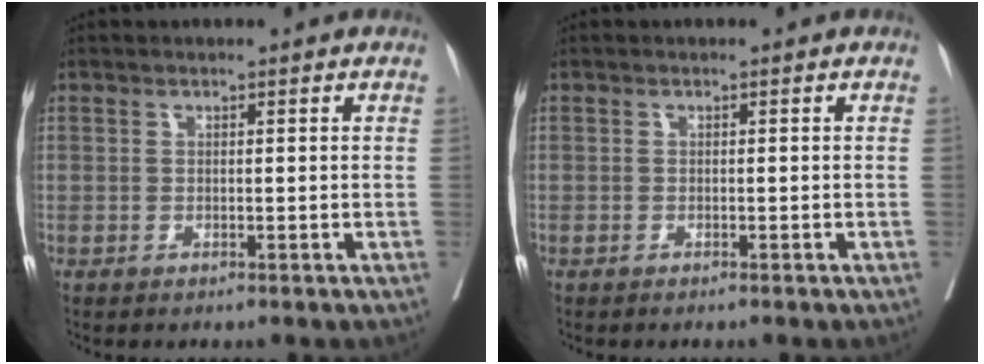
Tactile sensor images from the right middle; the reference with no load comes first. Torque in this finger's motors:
{"motor_torque": [0.31, -0.27, 0.04, 0.01]}